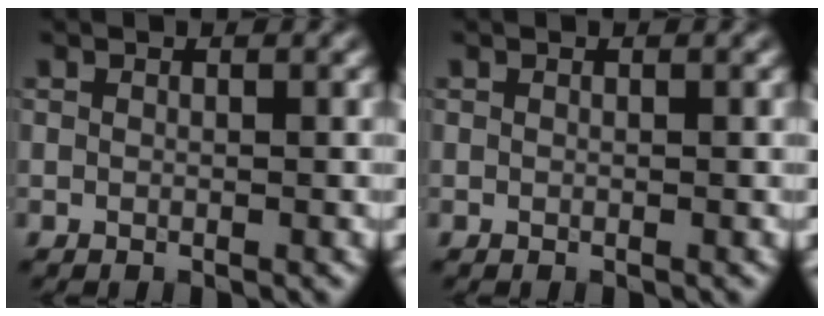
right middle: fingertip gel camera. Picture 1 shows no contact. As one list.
[{"total": 0.0}]